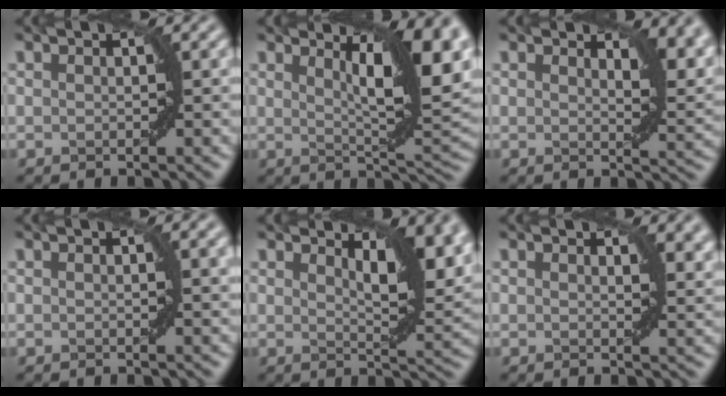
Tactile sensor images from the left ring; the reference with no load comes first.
{"total": 9.5, "force": [3.6, 2.2, 8.6], "torque": [-0.115, 0.005, 0.063]}
{"total": 4.2, "force": [2.7, 1.6, 2.9], "torque": [-0.037, -0.005, 0.036]}
{"total": 1.4, "force": [0.5, 0.1, 1.2], "torque": [-0.014, 0.001, 0.009]}
{"total": 6.4, "force": [3.6, 2.0, 4.9], "torque": [-0.066, 0.000, 0.059]}
{"total": 2.8, "force": [1.8, 1.1, 1.9], "torque": [-0.022, -0.004, 0.028]}